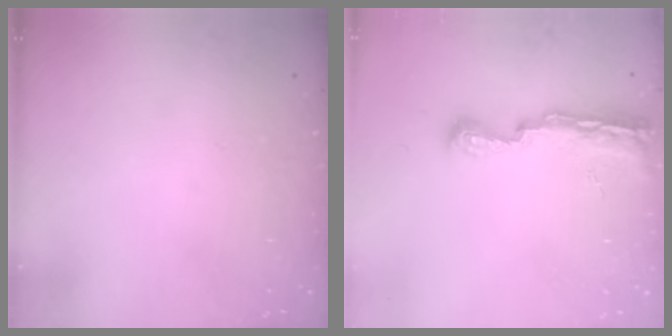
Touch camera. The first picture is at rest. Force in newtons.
{"total": 9.3, "press": 9.3, "slide": 0.5}